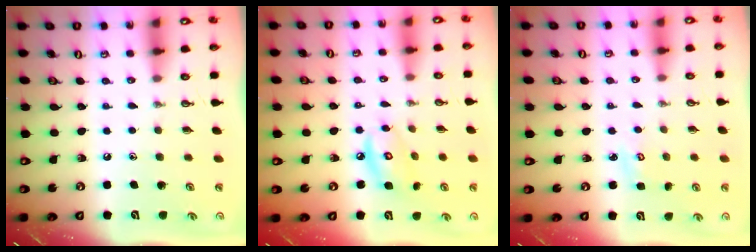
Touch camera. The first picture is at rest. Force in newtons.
{"total": 8.2, "press": 8.2, "slide": 0.6}
{"total": 3.2, "press": 3.2, "slide": 0.3}